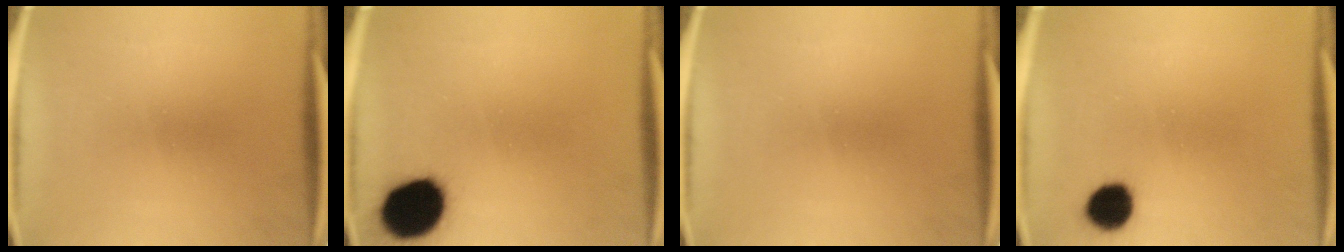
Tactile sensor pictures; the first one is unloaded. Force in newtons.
{"total": 10.8}
{"total": 0.0}
{"total": 6.4}